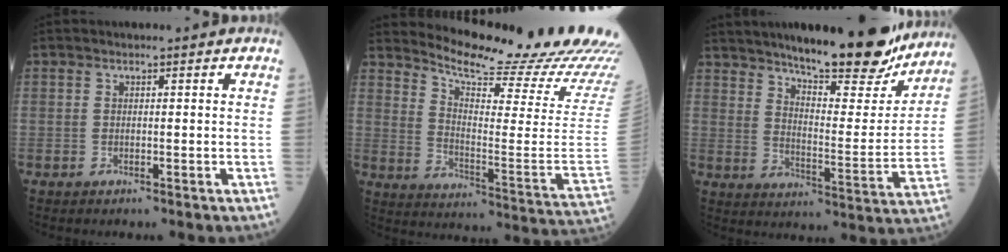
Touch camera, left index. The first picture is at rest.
{"total": 22.0, "force": [21.0, -0.4, 6.7], "torque": [-0.126, -0.125, 0.268]}
{"total": 20.1, "force": [16.8, 3.8, 10.3], "torque": [-0.147, -0.026, 0.231]}